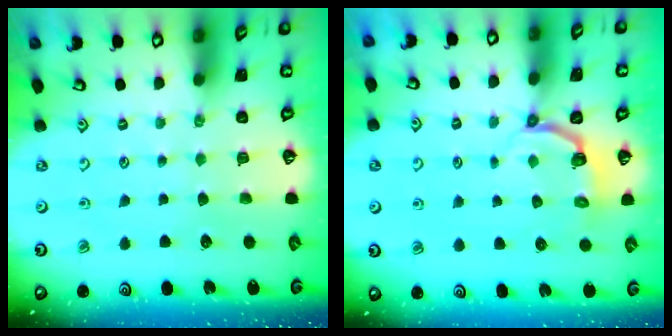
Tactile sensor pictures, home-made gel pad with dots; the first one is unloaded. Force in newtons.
{"total": 3.4, "press": 2.2, "slide": 2.6}